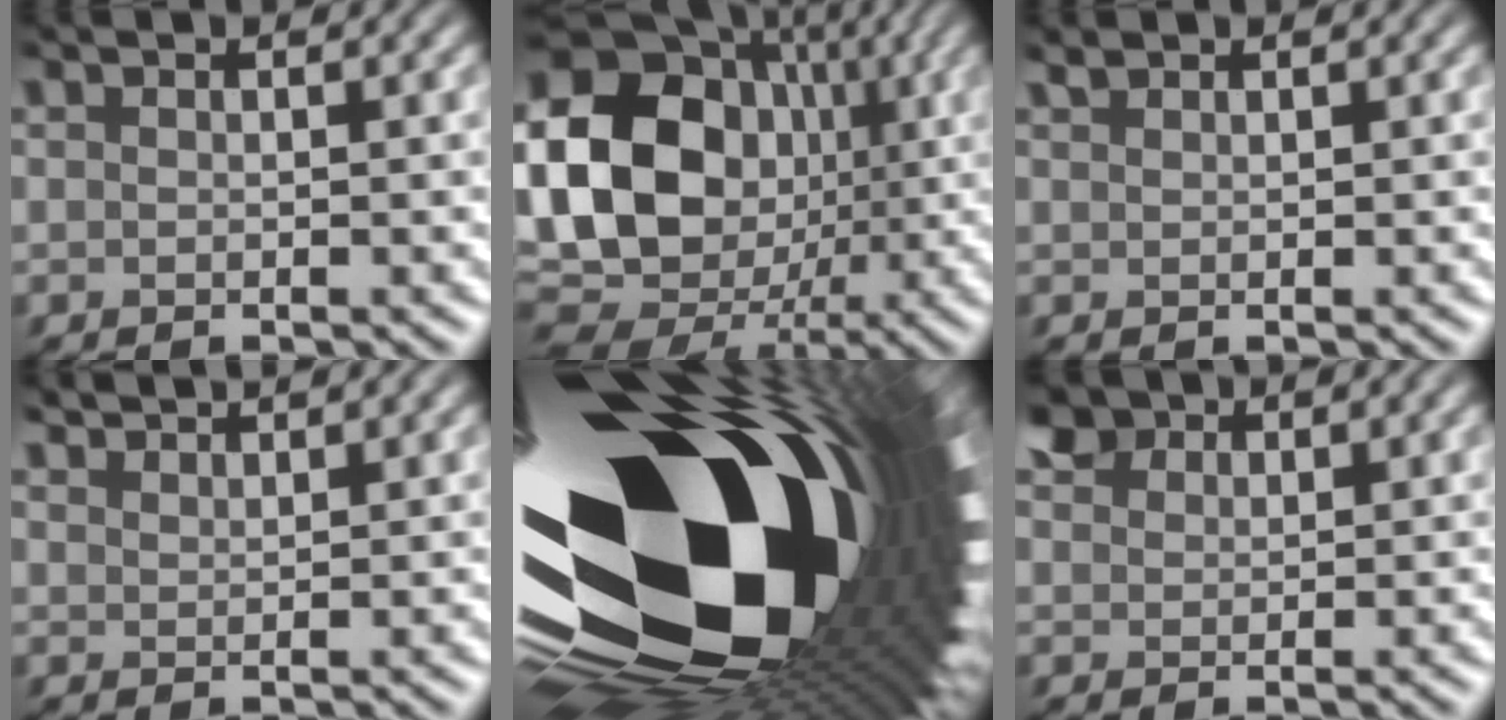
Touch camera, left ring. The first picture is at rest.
{"total": 19.6, "force": [0.1, 16.2, 11.0], "torque": [-0.210, 0.004, -0.023]}
{"total": 0.7, "force": [0.6, 0.2, 0.2], "torque": [-0.004, 0.004, 0.012]}
{"total": 2.2, "force": [2.2, 0.1, 0.5], "torque": [-0.012, 0.001, 0.034]}
{"total": 22.0, "force": [-1.2, 11.5, 18.8], "torque": [-0.308, -0.067, -0.045]}
{"total": 2.5, "force": [1.7, 1.6, 0.9], "torque": [-0.027, 0.003, 0.031]}